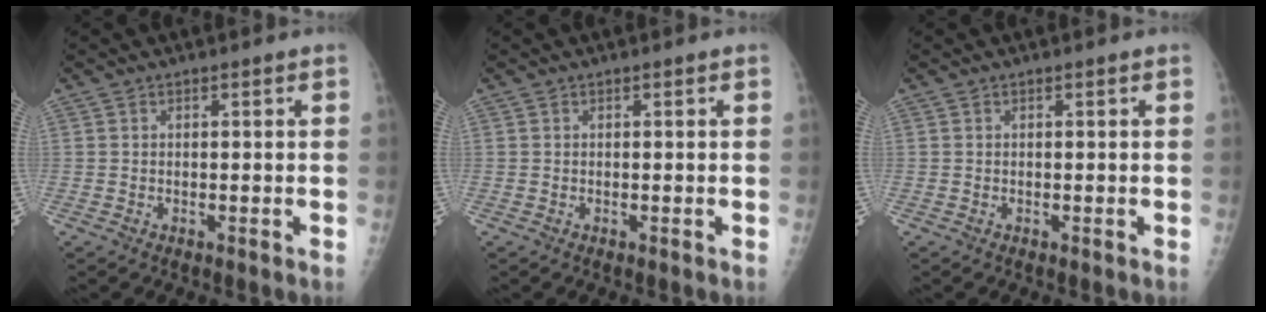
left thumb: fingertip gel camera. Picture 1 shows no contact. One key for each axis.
{"total": 0.0}
{"total": 0.0}